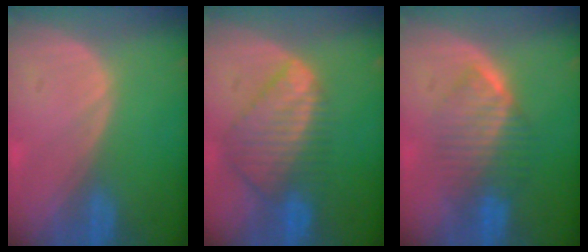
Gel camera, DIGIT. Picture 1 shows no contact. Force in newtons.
{"total": 9.0, "press": 7.7, "slide": 4.7}
{"total": 6.6, "press": 6.5, "slide": 1.0}